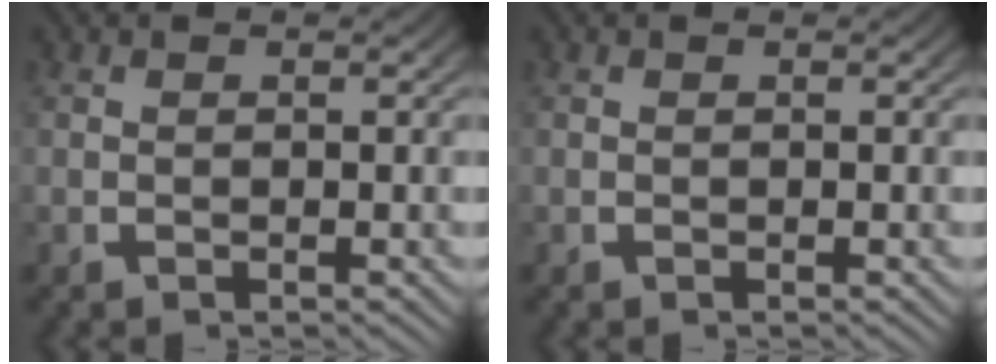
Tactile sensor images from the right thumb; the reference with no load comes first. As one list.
[{"total": 0.0}]